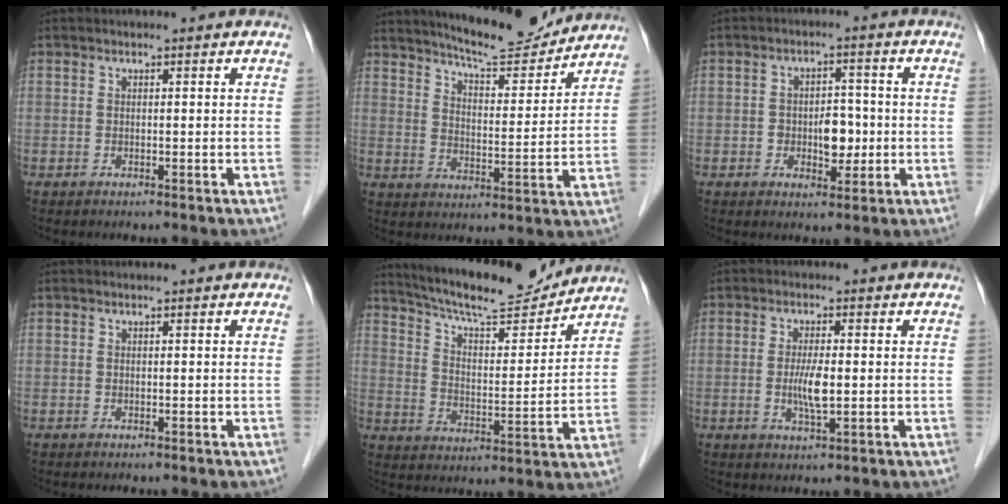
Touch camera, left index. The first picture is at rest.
{"total": 11.8, "force": [11.2, 1.5, 3.5], "torque": [-0.055, -0.011, 0.166]}
{"total": 4.9, "force": [-0.8, 2.9, 3.9], "torque": [-0.058, 0.008, -0.008]}
{"total": 0.0}
{"total": 15.4, "force": [14.3, 2.0, 5.3], "torque": [-0.096, -0.002, 0.225]}
{"total": 4.2, "force": [-0.4, 0.8, 4.1], "torque": [-0.085, -0.007, -0.006]}